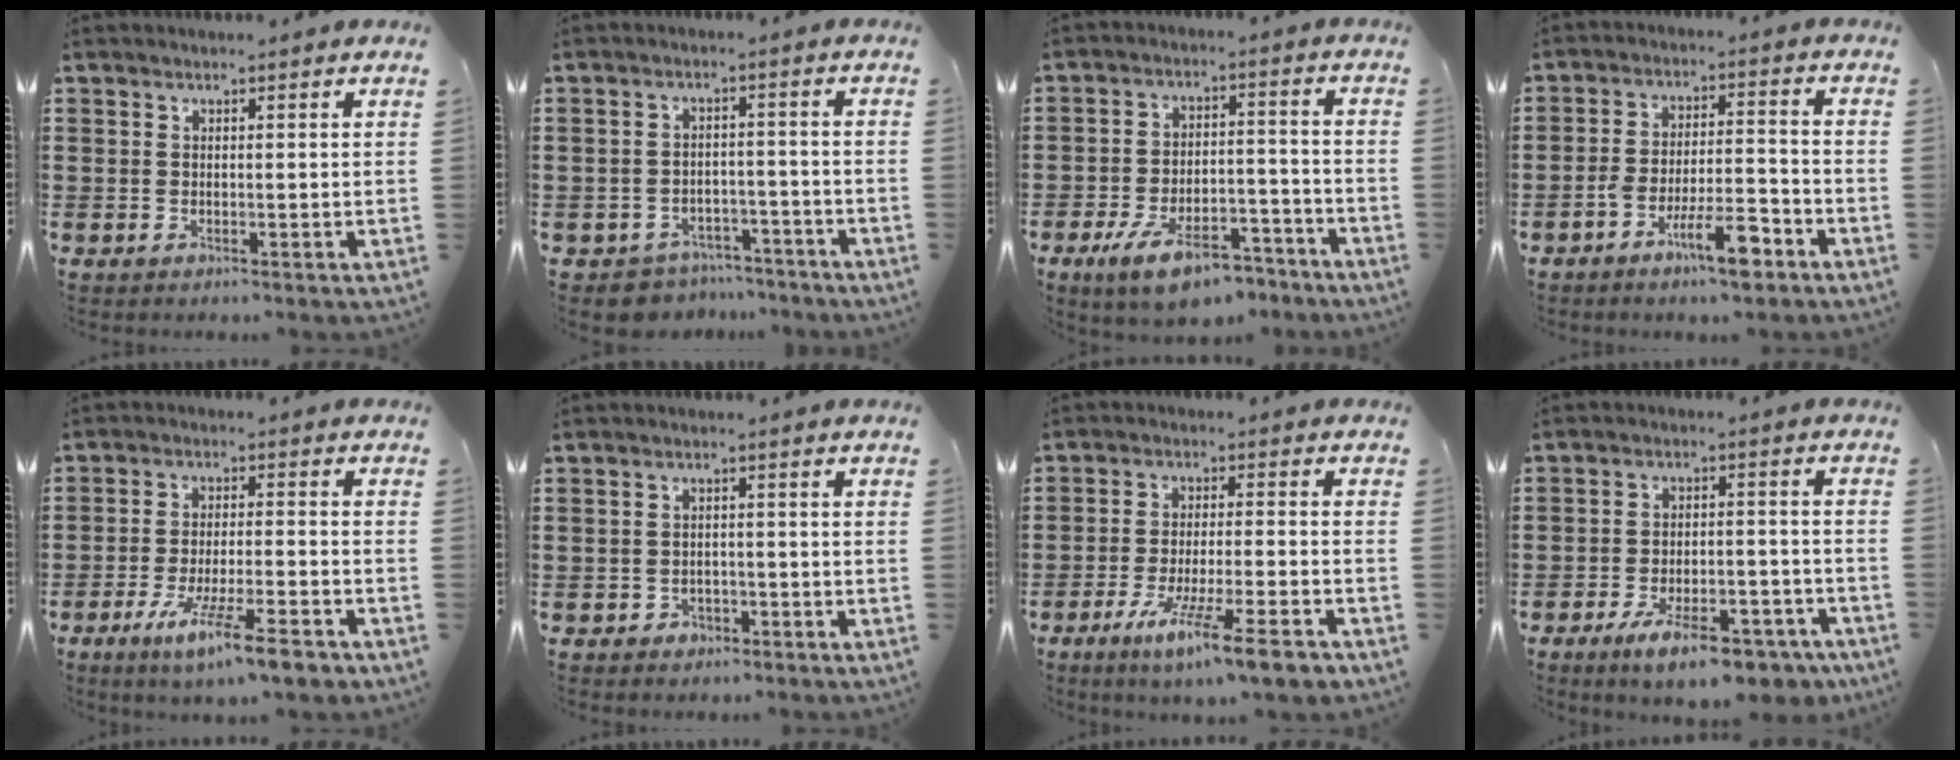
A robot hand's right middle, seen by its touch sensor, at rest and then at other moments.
{"total": 4.0, "force": [-3.9, 1.0, -0.2], "torque": [-0.006, 0.003, -0.082]}
{"total": 8.9, "force": [-6.7, 2.6, 5.2], "torque": [-0.095, 0.012, -0.123]}
{"total": 8.6, "force": [-5.3, 2.2, 6.4], "torque": [-0.125, 0.003, -0.098]}
{"total": 9.4, "force": [-6.4, 0.7, 6.8], "torque": [-0.130, -0.013, -0.118]}
{"total": 1.5, "force": [-1.2, 0.9, 0.1], "torque": [-0.010, -0.002, -0.027]}
{"total": 9.1, "force": [-6.4, 0.4, 6.5], "torque": [-0.120, -0.011, -0.116]}
{"total": 8.9, "force": [-6.7, 1.9, 5.5], "torque": [-0.091, 0.009, -0.119]}